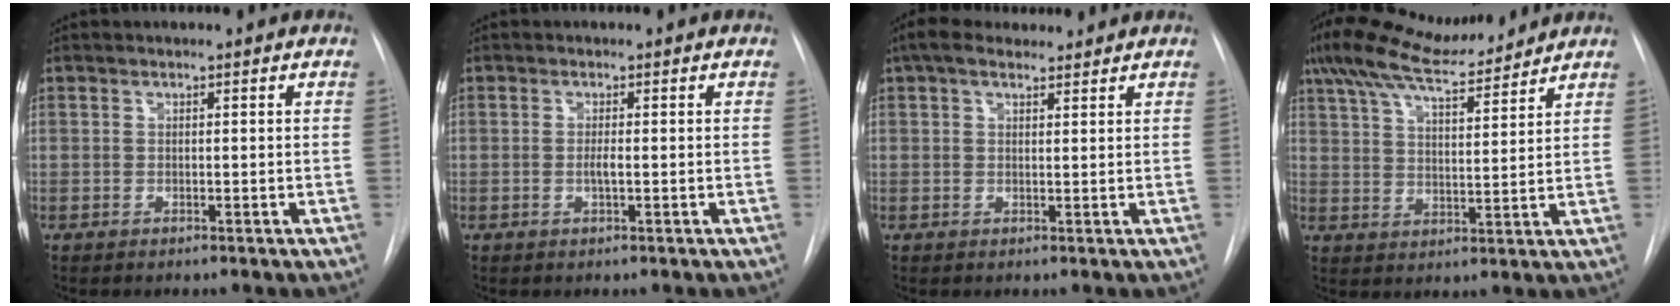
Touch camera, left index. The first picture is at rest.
{"total": 1.1, "force": [-0.2, 0.2, 1.1], "torque": [-0.022, -0.003, -0.004]}
{"total": 5.4, "force": [4.3, 2.2, 2.5], "torque": [-0.047, 0.035, 0.074]}
{"total": 13.1, "force": [11.5, 1.7, 6.0], "torque": [-0.116, 0.020, 0.194]}